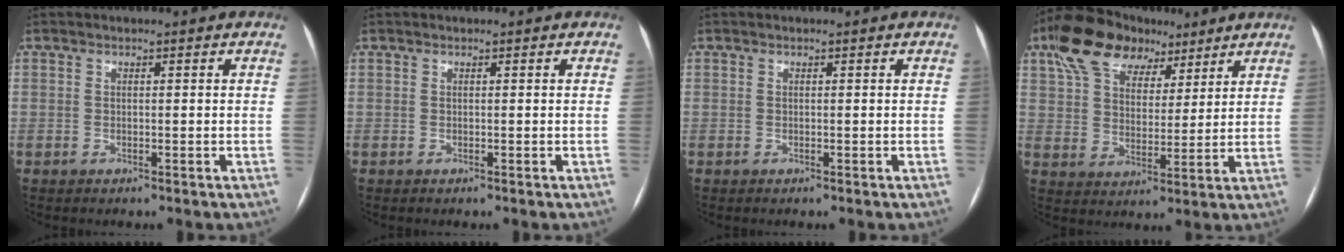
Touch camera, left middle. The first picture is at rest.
{"total": 0.0}
{"total": 0.0}
{"total": 13.1, "force": [8.3, 7.5, 6.8], "torque": [-0.126, 0.044, 0.147]}